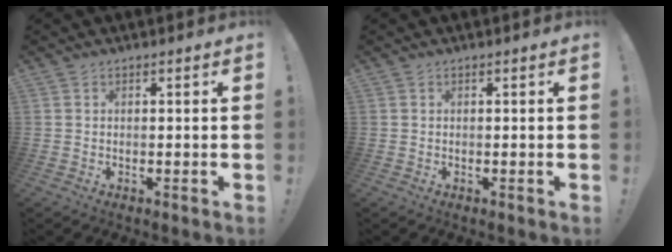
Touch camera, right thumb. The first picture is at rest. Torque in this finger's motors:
{"motor_torque": [-0.06, 0.06, -0.01, 0.00, 0.01]}